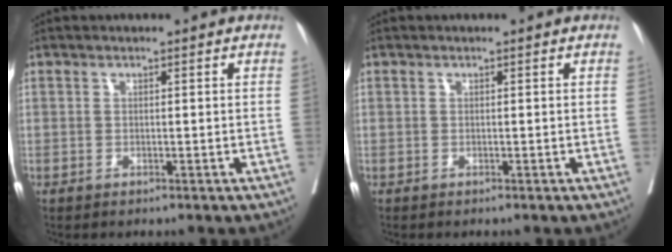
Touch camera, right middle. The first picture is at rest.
{"total": 0.0}